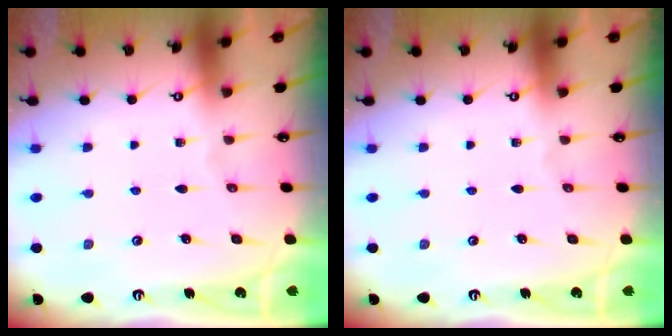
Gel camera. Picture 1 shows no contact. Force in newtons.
{"total": 0.0}